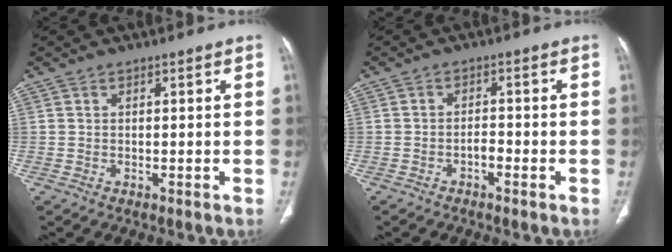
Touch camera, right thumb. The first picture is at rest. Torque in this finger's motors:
{"motor_torque": [2.14, 2.07, -0.03, -0.49, 0.02]}